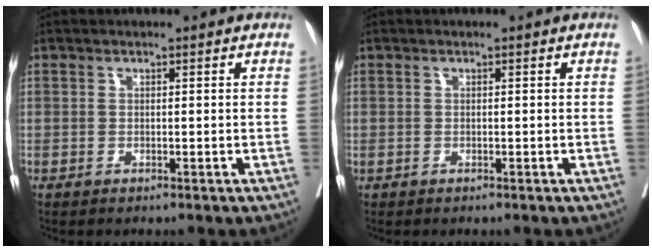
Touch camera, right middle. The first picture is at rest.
{"total": 0.0}